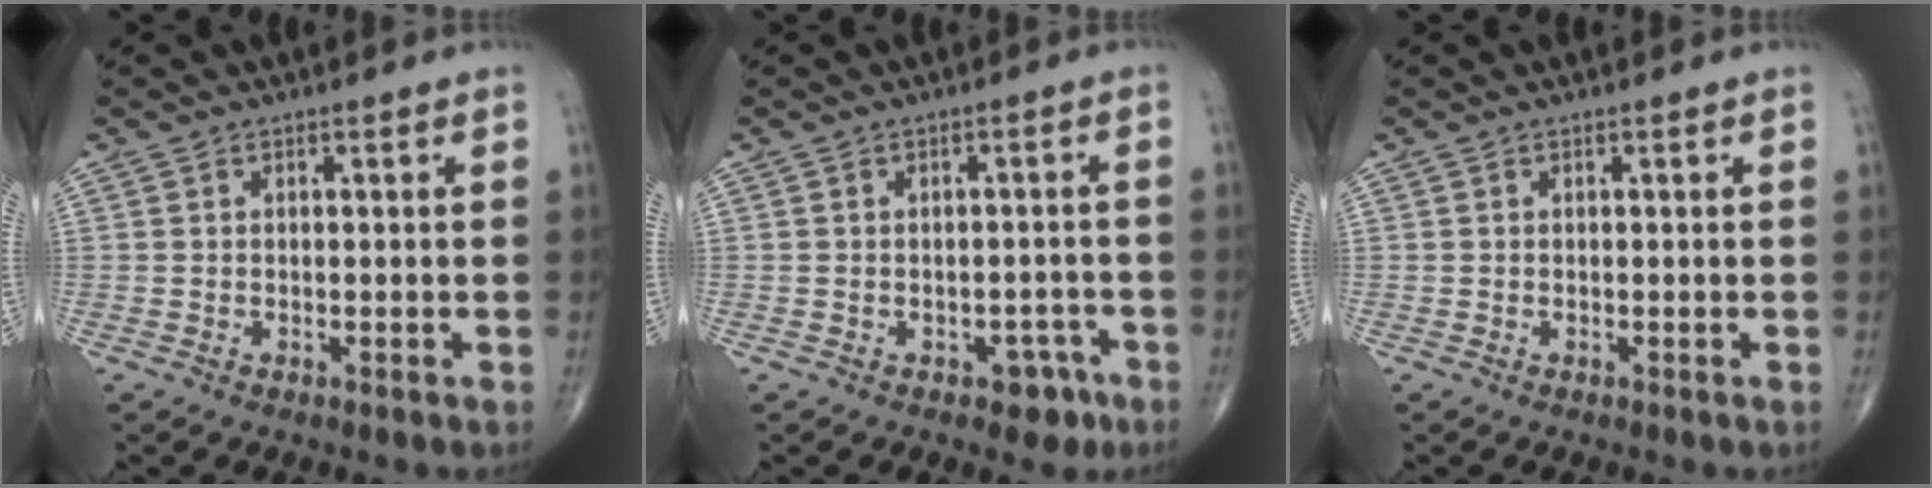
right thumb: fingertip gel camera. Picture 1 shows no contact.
{"total": 4.1, "force": [-2.3, 2.6, 2.1], "torque": [-0.007, 0.018, -0.026]}
{"total": 0.0}